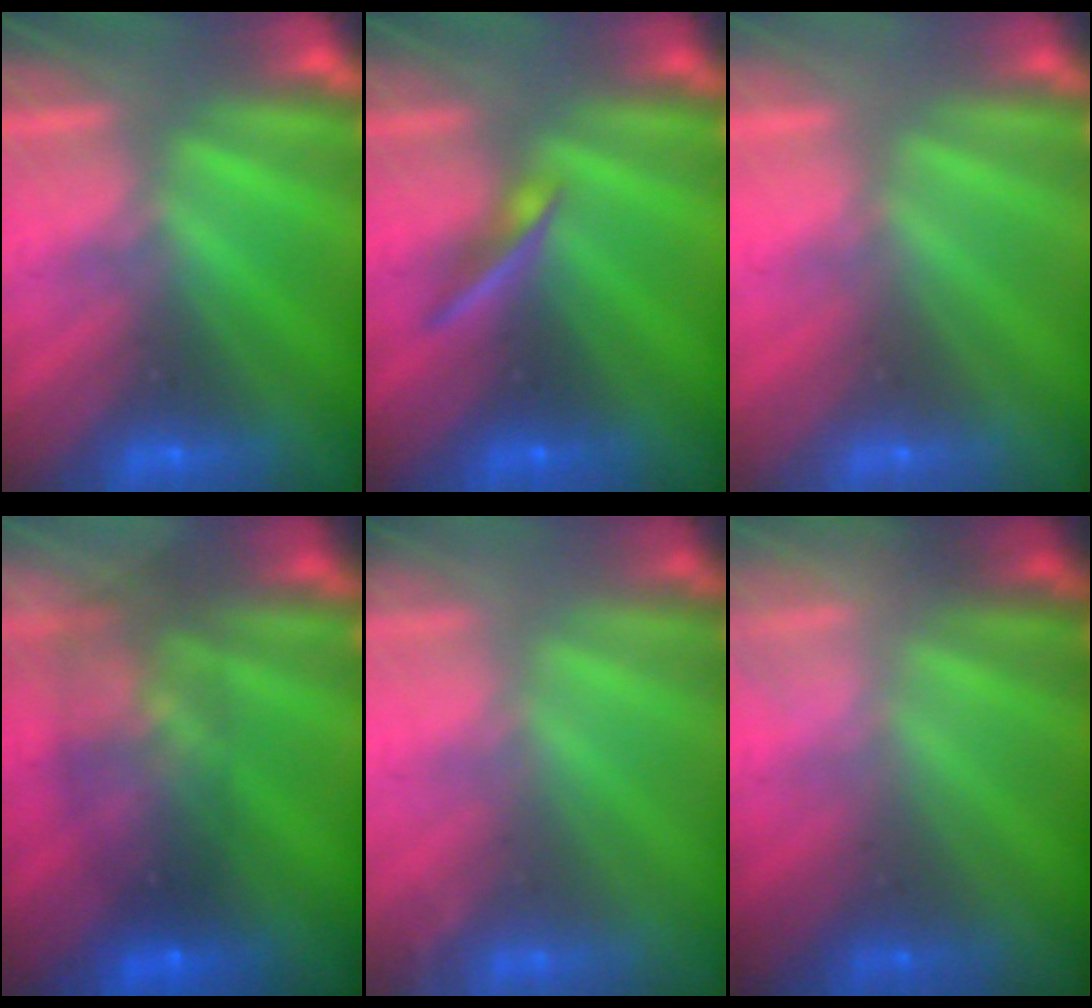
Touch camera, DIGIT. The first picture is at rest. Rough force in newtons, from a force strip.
{"total": 2.3}
{"total": 2.9}
{"total": 6.9}
{"total": 1.5}
{"total": 2.4}